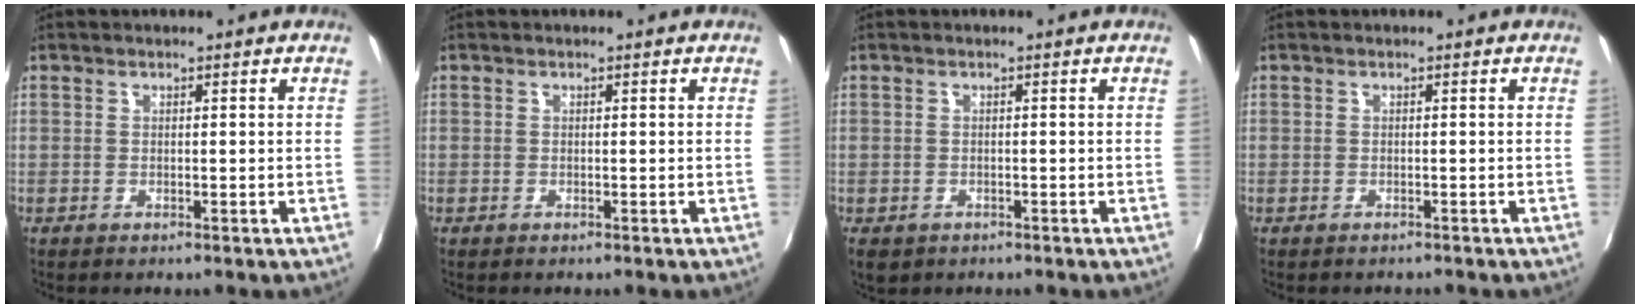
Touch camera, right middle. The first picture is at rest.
{"total": 0.0}
{"total": 3.2, "force": [-1.5, 2.3, 1.6], "torque": [-0.034, -0.012, -0.020]}
{"total": 0.9, "force": [-0.8, 0.3, 0.2], "torque": [-0.007, -0.004, -0.011]}